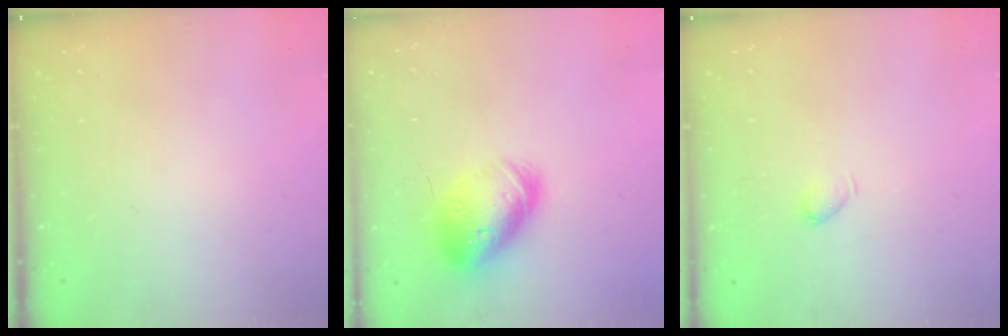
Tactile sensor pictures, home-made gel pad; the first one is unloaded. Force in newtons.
{"total": 19.2, "press": 18.9, "slide": 3.0}
{"total": 2.5, "press": 2.4, "slide": 0.4}